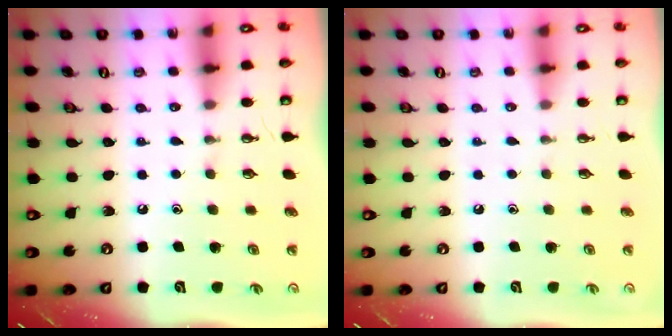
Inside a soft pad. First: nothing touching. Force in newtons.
{"total": 0.0}